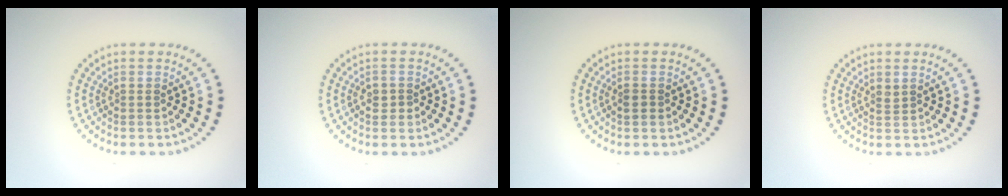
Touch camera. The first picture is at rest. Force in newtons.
{"total": 1.3, "press": 1.3, "slide": 0.4}
{"total": 0.9, "press": 0.8, "slide": 0.4}
{"total": 0.6, "press": 0.5, "slide": 0.3}